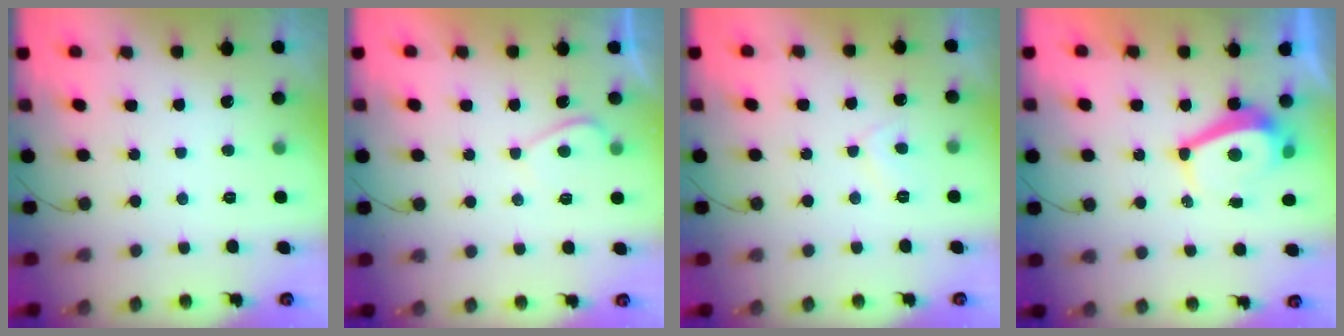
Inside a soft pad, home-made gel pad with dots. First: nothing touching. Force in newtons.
{"total": 0.5, "press": 0.2, "slide": 0.5}
{"total": 5.0, "press": 4.9, "slide": 0.7}
{"total": 5.4, "press": 5.4, "slide": 0.7}